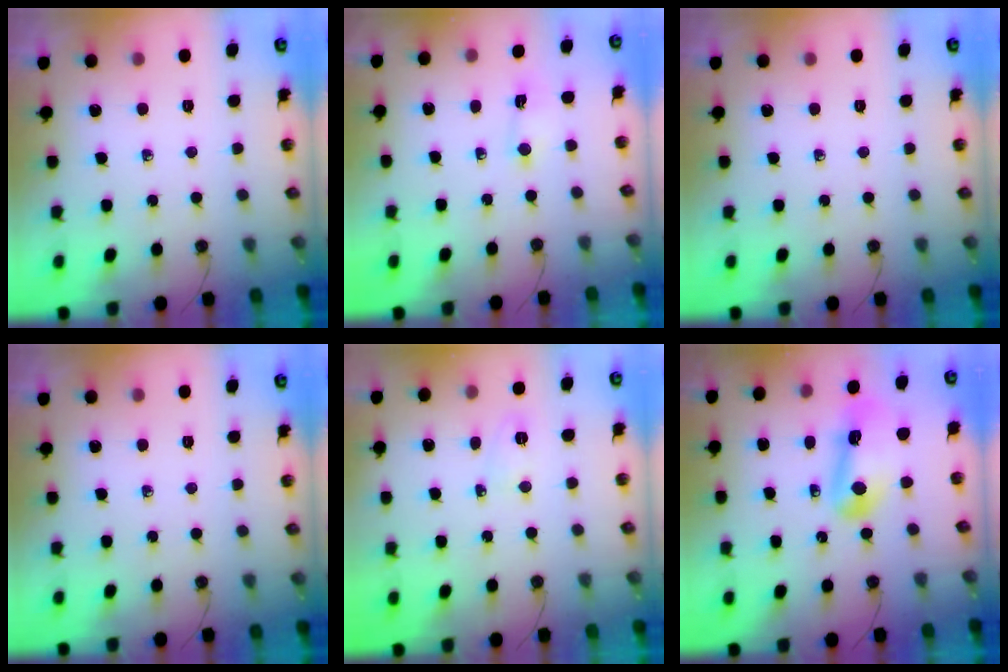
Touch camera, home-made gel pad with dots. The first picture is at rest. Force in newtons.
{"total": 2.0, "press": 2.0, "slide": 0.3}
{"total": 0.0}
{"total": 0.0}
{"total": 5.4, "press": 3.0, "slide": 4.4}
{"total": 13.2, "press": 13.2, "slide": 1.1}